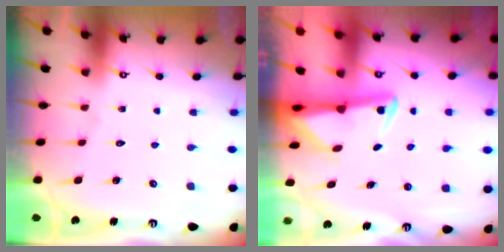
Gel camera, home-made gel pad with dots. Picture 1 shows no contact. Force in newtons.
{"total": 3.9, "press": 3.8, "slide": 0.7}